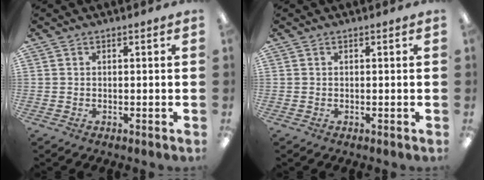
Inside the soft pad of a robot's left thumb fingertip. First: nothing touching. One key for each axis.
{"total": 0.0}